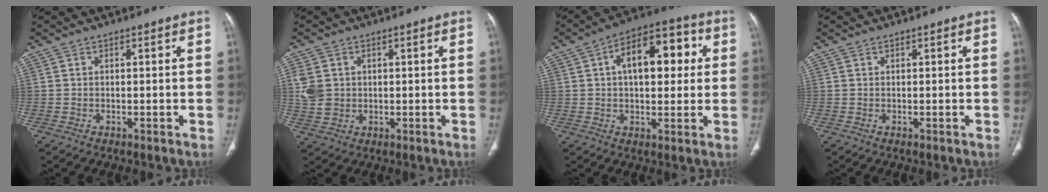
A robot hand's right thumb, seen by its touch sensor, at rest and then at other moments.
{"total": 10.0, "force": [1.1, 8.5, 5.2], "torque": [-0.097, 0.006, 0.034]}
{"total": 15.0, "force": [3.2, 8.1, 12.2], "torque": [-0.149, 0.027, 0.043]}
{"total": 0.0}